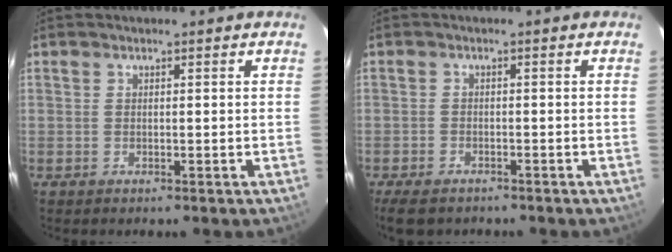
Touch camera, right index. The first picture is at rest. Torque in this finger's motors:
{"motor_torque": [0.56, -0.52, 0.21, 0.03]}